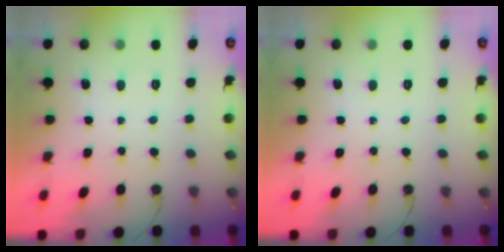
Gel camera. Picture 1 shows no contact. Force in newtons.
{"total": 0.0}